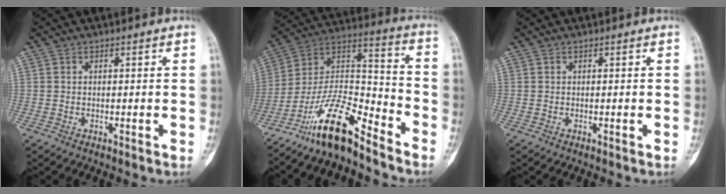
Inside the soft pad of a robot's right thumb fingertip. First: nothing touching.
{"total": 15.1, "force": [-11.9, 3.9, 8.5], "torque": [-0.150, 0.100, -0.223]}
{"total": 0.0}